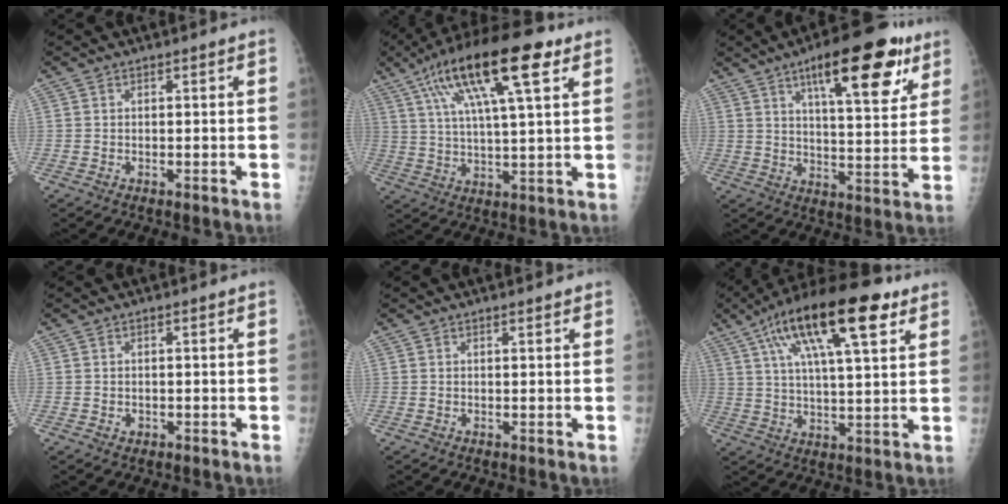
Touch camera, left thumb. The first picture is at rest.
{"total": 18.9, "force": [9.0, 4.8, 15.9], "torque": [-0.273, 0.001, 0.149]}
{"total": 18.4, "force": [10.0, 5.9, 14.3], "torque": [-0.168, -0.035, 0.145]}
{"total": 0.9, "force": [-0.2, 0.8, 0.4], "torque": [-0.003, 0.001, 0.000]}
{"total": 0.9, "force": [0.7, 0.2, 0.5], "torque": [-0.005, -0.002, 0.009]}
{"total": 20.3, "force": [9.9, 6.4, 16.5], "torque": [-0.268, -0.004, 0.160]}